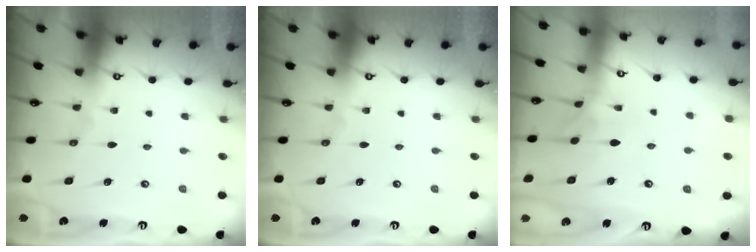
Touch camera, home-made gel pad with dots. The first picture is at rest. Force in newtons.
{"total": 0.0}
{"total": 0.9, "press": 0.1, "slide": 0.9}